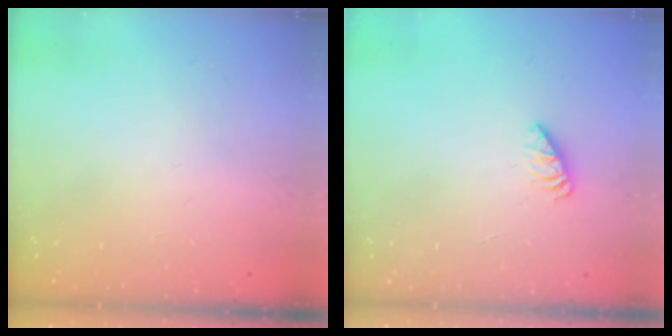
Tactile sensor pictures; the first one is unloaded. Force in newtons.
{"total": 1.8, "press": 1.7, "slide": 0.2}